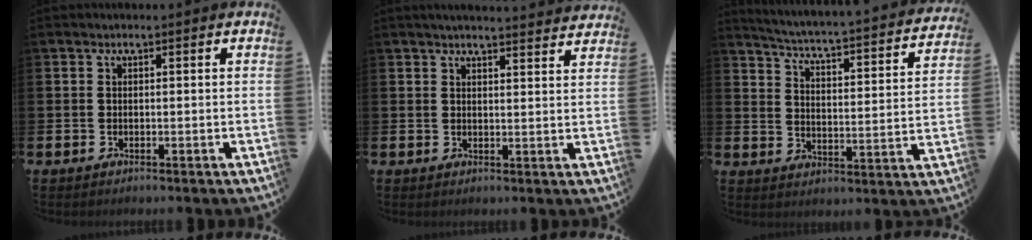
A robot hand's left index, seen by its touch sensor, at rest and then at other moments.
{"total": 3.5, "force": [3.5, -0.2, 0.3], "torque": [-0.010, -0.020, 0.062]}
{"total": 3.6, "force": [3.4, 0.0, 1.3], "torque": [-0.048, -0.039, 0.047]}